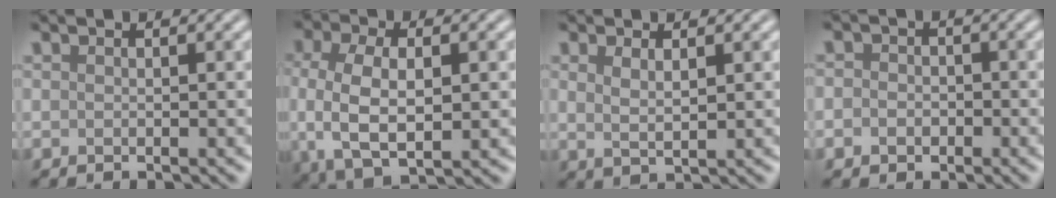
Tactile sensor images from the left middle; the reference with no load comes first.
{"total": 7.6, "force": [-0.9, 4.0, 6.4], "torque": [-0.133, -0.012, -0.014]}
{"total": 1.8, "force": [0.8, 0.6, 1.5], "torque": [-0.028, -0.005, 0.019]}
{"total": 2.3, "force": [-0.4, 2.1, 0.9], "torque": [0.006, 0.004, -0.023]}